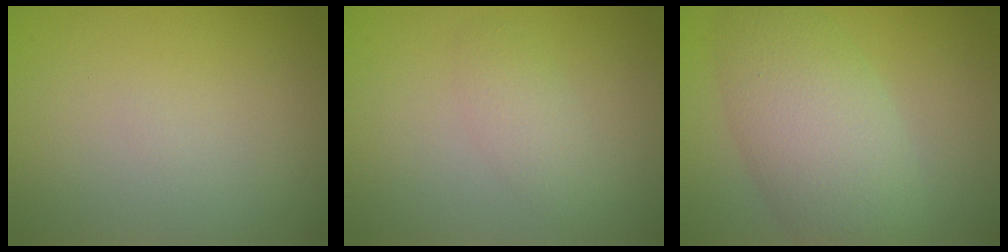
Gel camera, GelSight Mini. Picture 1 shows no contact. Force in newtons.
{"total": 1.7, "press": 1.7, "slide": 0.1}
{"total": 7.3, "press": 7.3, "slide": 0.4}